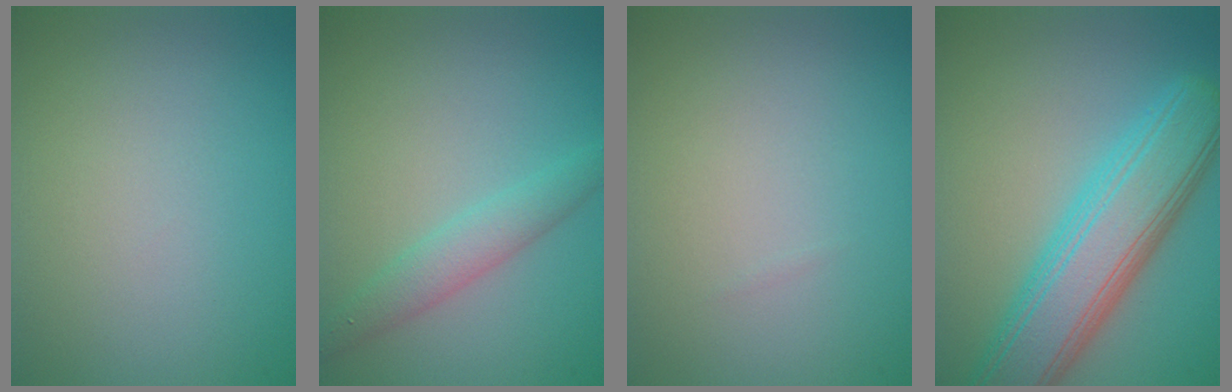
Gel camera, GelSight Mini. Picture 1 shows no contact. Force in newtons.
{"total": 2.4, "press": 2.4, "slide": 0.1}
{"total": 0.0}
{"total": 8.1, "press": 8.1, "slide": 0.2}